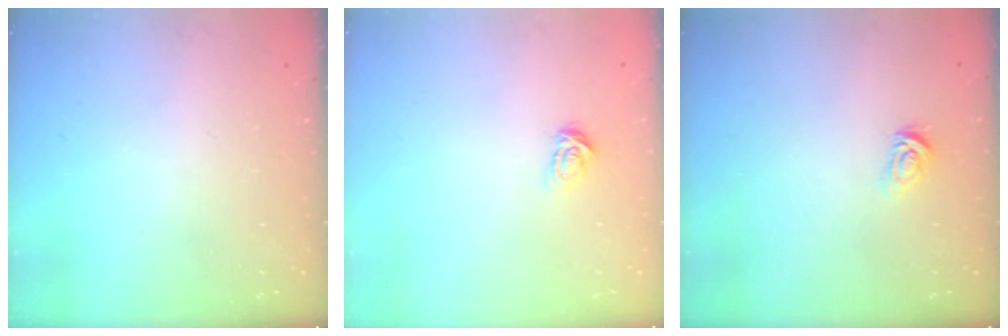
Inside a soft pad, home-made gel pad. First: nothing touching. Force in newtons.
{"total": 3.8, "press": 3.8, "slide": 0.4}
{"total": 2.6, "press": 2.6, "slide": 0.3}